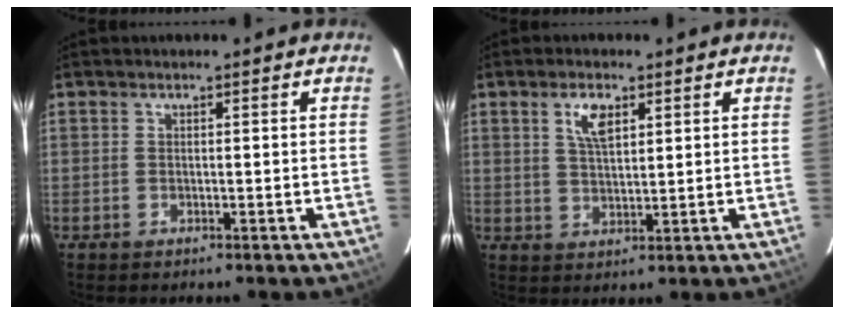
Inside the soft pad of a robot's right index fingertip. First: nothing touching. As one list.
[{"total": 4.9, "force": [2.4, 2.1, 3.7], "torque": [-0.068, 0.006, 0.046]}]